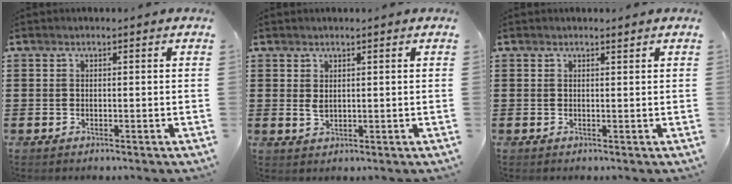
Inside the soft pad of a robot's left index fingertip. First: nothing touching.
{"total": 1.6, "force": [0.7, 0.8, 1.2], "torque": [-0.033, 0.000, 0.011]}
{"total": 0.6, "force": [0.5, 0.0, 0.3], "torque": [-0.007, -0.002, 0.011]}